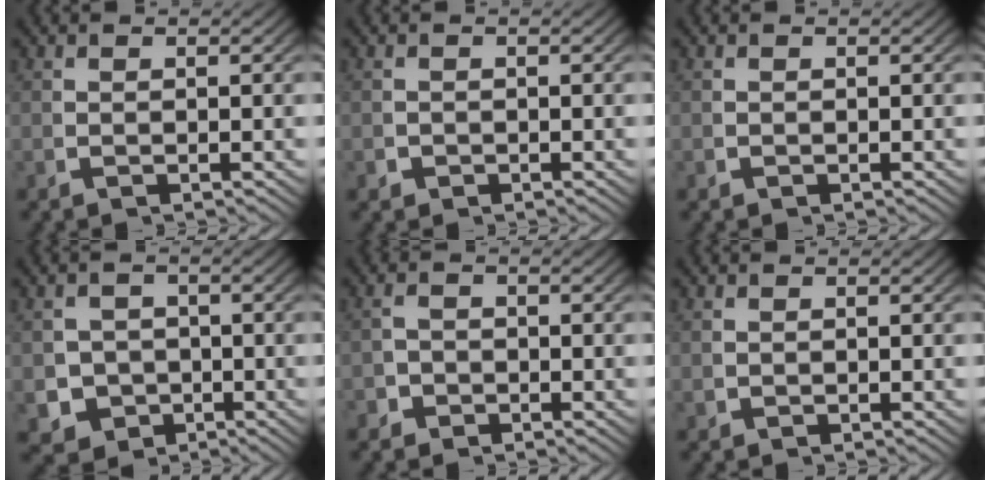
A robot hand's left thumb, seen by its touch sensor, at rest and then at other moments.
{"total": 0.9, "force": [-0.4, 0.8, 0.1], "torque": [-0.004, -0.005, -0.005]}
{"total": 0.0}
{"total": 7.9, "force": [-2.7, 6.9, 2.9], "torque": [-0.057, -0.044, -0.029]}
{"total": 1.8, "force": [-1.0, 1.5, 0.4], "torque": [-0.006, -0.006, -0.018]}
{"total": 0.8, "force": [0.2, 0.7, 0.3], "torque": [-0.010, -0.006, 0.008]}